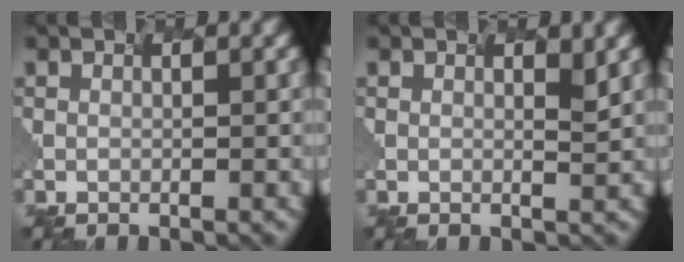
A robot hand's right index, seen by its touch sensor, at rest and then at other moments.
{"total": 1.0, "force": [0.9, 0.2, 0.4], "torque": [0.002, -0.001, 0.009]}